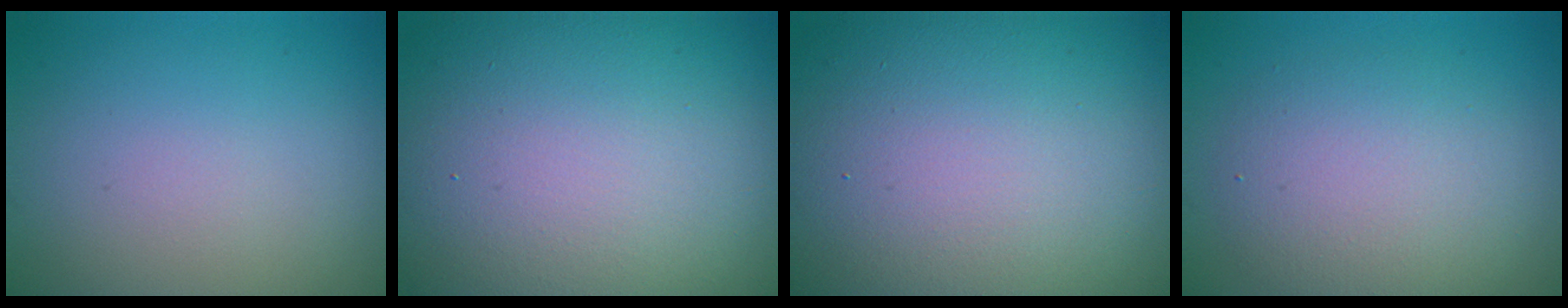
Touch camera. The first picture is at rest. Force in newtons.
{"total": 21.8, "press": 21.8, "slide": 1.0}
{"total": 22.3, "press": 22.3, "slide": 1.1}
{"total": 5.1, "press": 5.1, "slide": 0.2}